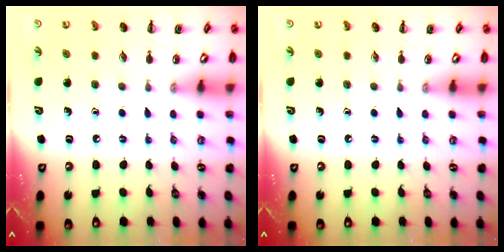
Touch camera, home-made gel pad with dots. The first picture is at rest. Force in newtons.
{"total": 0.0}